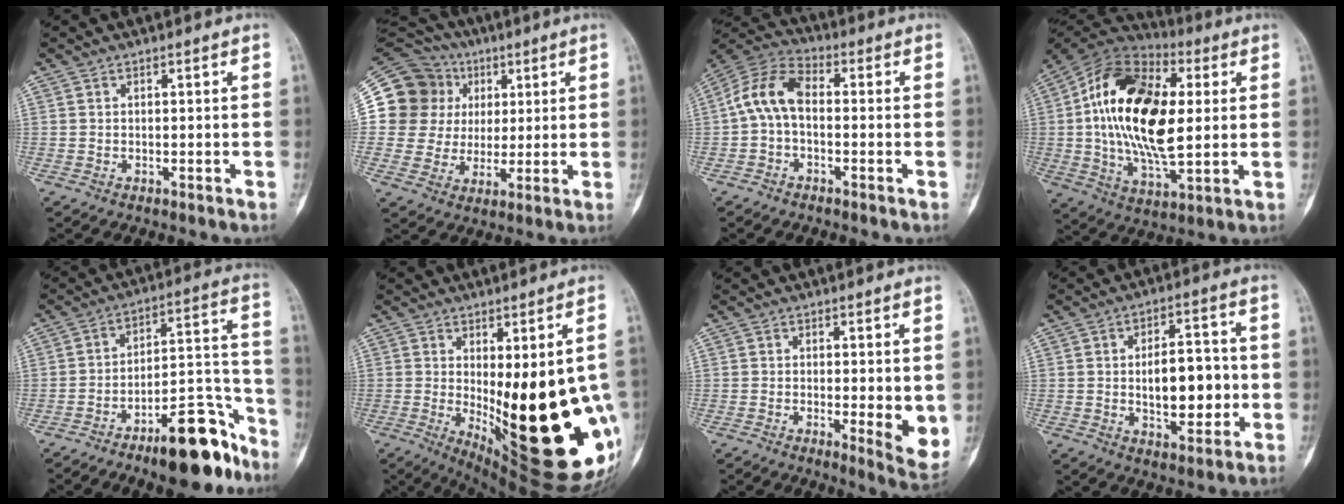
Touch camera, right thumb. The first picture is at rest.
{"total": 18.1, "force": [4.6, 16.9, 4.3], "torque": [-0.056, 0.051, 0.096]}
{"total": 9.4, "force": [-0.5, 5.6, 7.5], "torque": [-0.146, 0.031, -0.024]}
{"total": 24.5, "force": [3.0, 12.6, 20.9], "torque": [-0.379, -0.003, 0.041]}
{"total": 17.3, "force": [-11.4, 5.9, 11.5], "torque": [-0.124, 0.106, -0.177]}
{"total": 26.1, "force": [-4.1, 8.9, 24.2], "torque": [-0.273, -0.037, -0.023]}
{"total": 6.7, "force": [-0.4, 2.0, 6.4], "torque": [-0.079, -0.017, -0.001]}
{"total": 11.3, "force": [-0.7, 5.8, 9.7], "torque": [-0.114, 0.012, -0.006]}